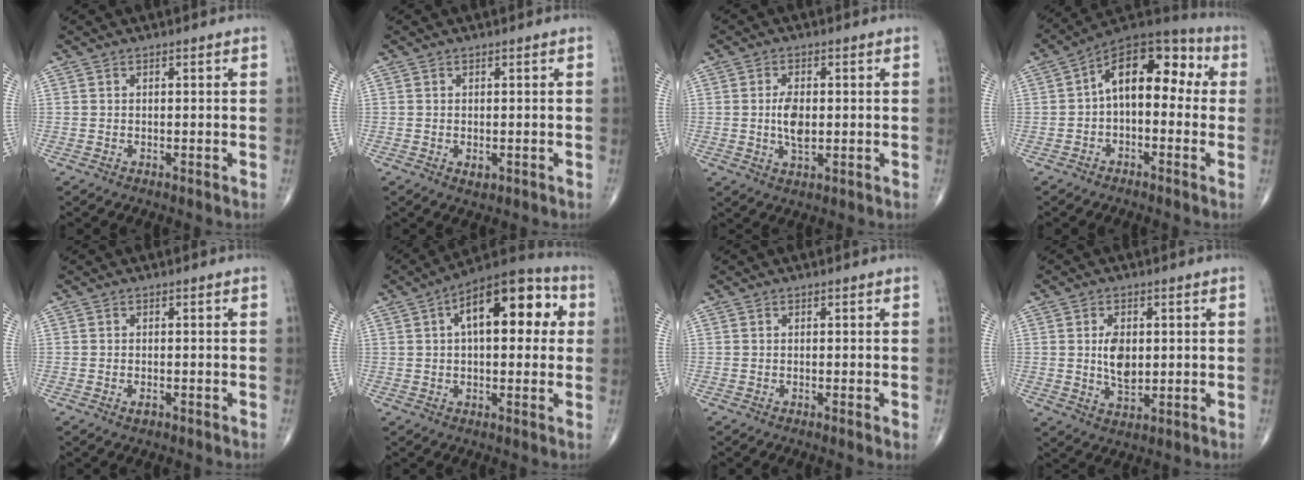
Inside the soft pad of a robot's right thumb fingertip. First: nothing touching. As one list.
[{"total": 1.4, "force": [-0.3, 0.9, 1.0], "torque": [-0.012, -0.002, -0.002]}, {"total": 5.3, "force": [0.0, 2.7, 4.6], "torque": [-0.084, -0.005, 0.000]}, {"total": 13.9, "force": [0.9, 8.1, 11.3], "torque": [-0.130, 0.051, -0.005]}, {"total": 1.1, "force": [-0.6, 0.6, 0.7], "torque": [-0.012, 0.001, -0.009]}, {"total": 17.1, "force": [4.2, 8.3, 14.3], "torque": [-0.173, 0.029, 0.053]}, {"total": 0.7, "force": [-0.2, 0.1, 0.7], "torque": [-0.015, -0.003, -0.003]}, {"total": 6.3, "force": [0.7, 3.7, 5.1], "torque": [-0.077, -0.010, 0.017]}]